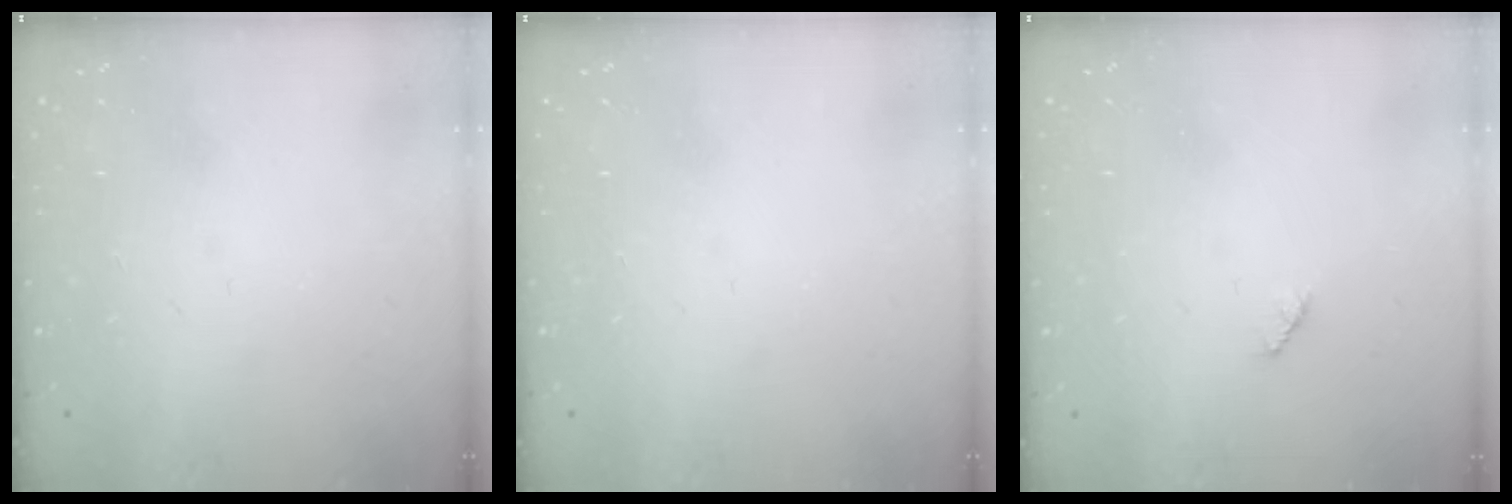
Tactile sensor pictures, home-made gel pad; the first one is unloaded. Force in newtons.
{"total": 0.0}
{"total": 2.5, "press": 2.5, "slide": 0.3}